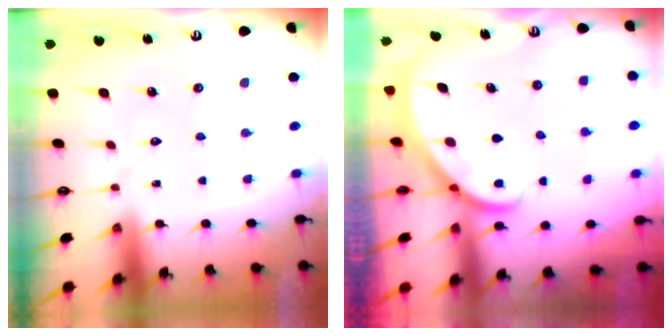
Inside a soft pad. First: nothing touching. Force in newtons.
{"total": 2.8, "press": 2.8, "slide": 0.1}